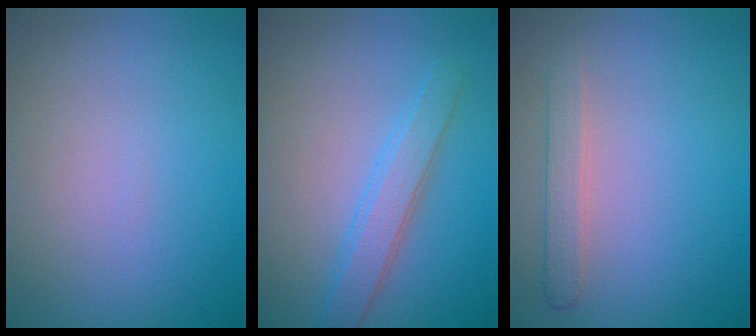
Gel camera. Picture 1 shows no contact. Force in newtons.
{"total": 2.9, "press": 2.9, "slide": 0.1}
{"total": 1.8, "press": 1.8, "slide": 0.1}